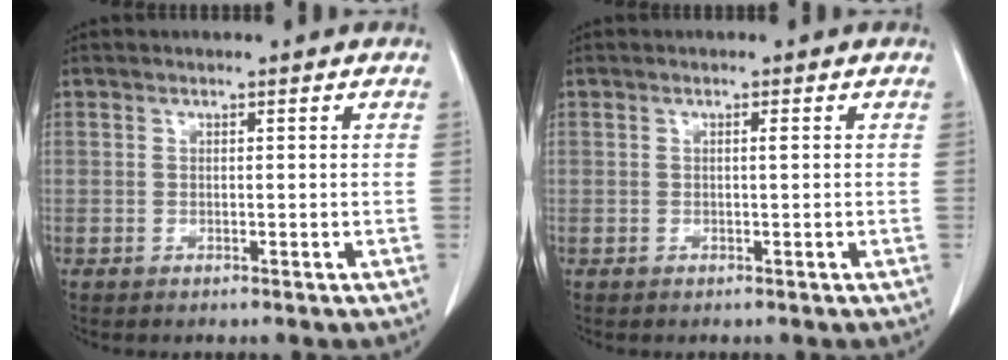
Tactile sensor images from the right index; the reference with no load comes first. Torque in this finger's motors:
{"motor_torque": [-0.20, 0.13, 0.00, -0.01]}